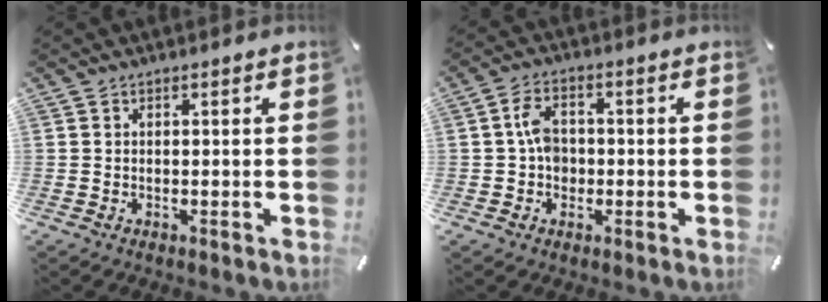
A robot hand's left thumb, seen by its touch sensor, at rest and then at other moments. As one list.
[{"total": 5.7, "force": [-0.3, 4.3, 3.7], "torque": [-0.061, 0.011, -0.005]}]